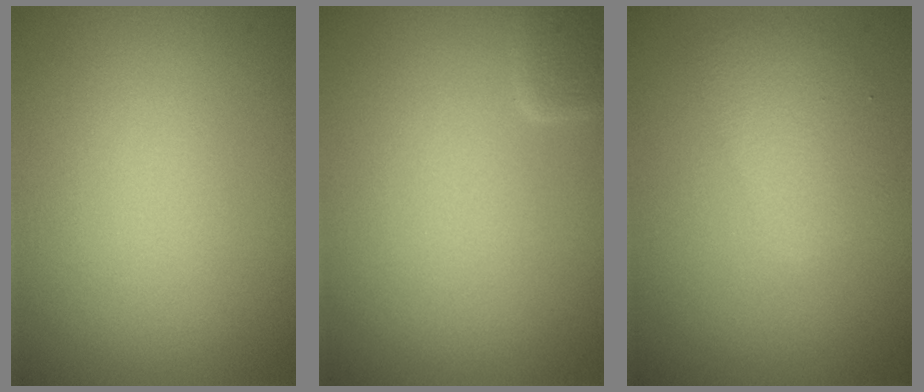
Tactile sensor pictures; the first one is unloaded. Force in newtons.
{"total": 1.5, "press": 1.5, "slide": 0.1}
{"total": 2.9, "press": 2.9, "slide": 0.1}